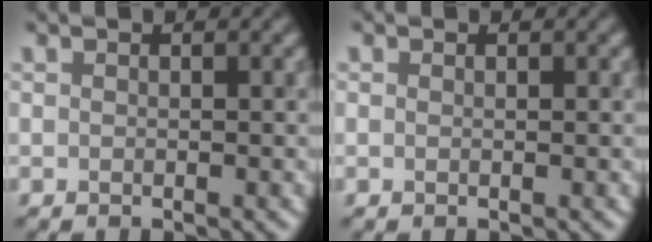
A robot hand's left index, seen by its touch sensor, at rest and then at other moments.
{"total": 0.0}